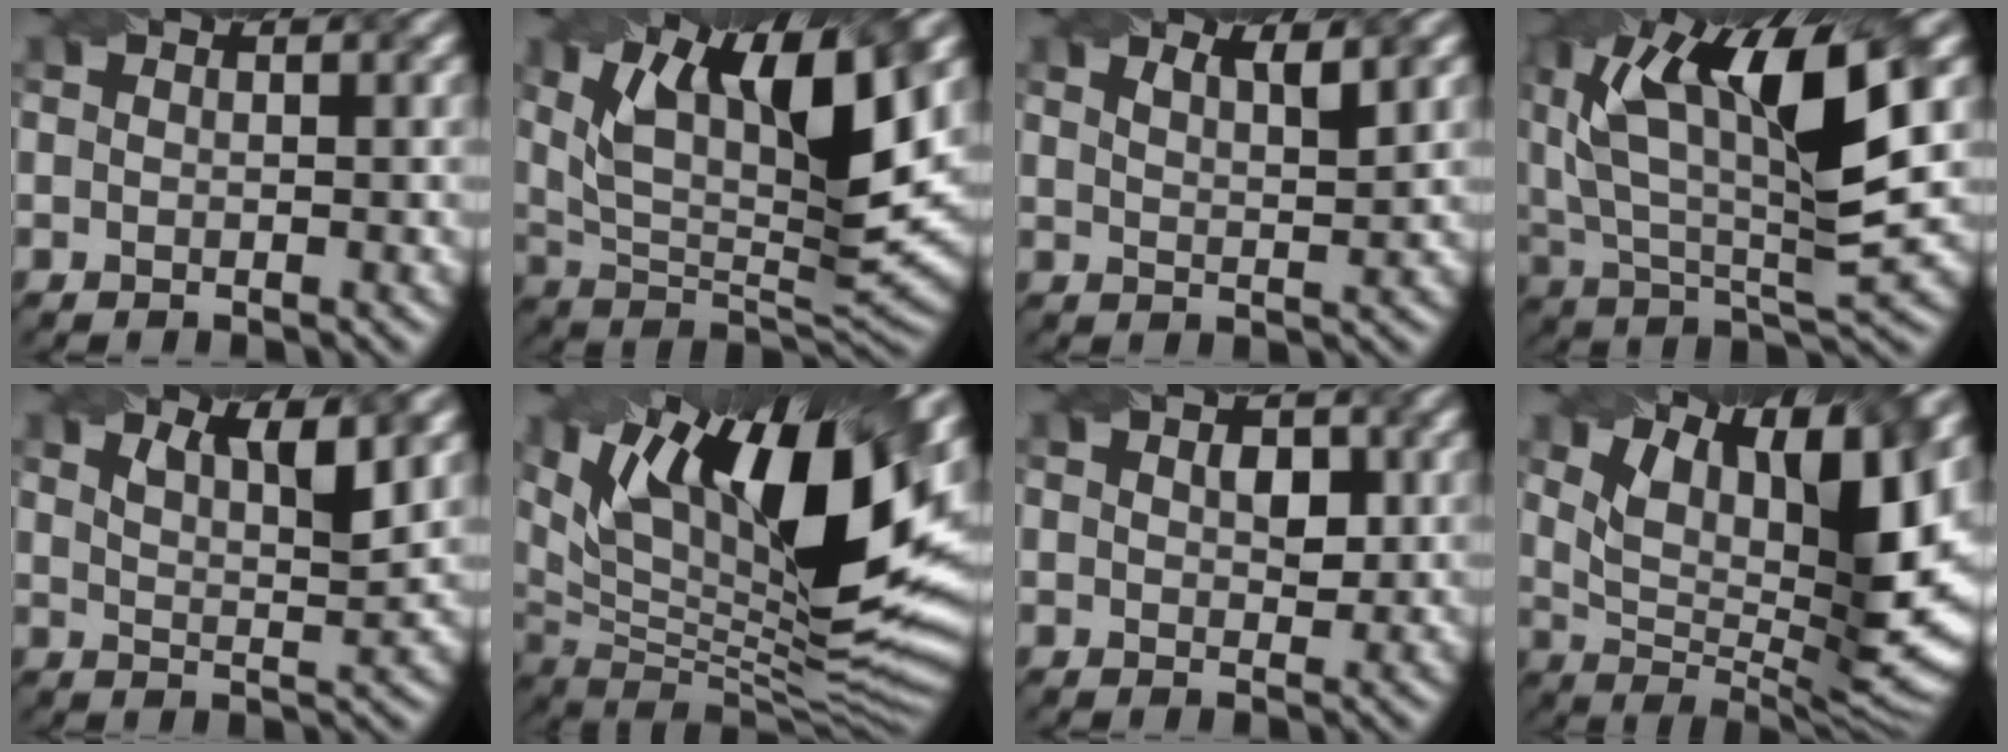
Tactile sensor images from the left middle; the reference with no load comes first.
{"total": 12.8, "force": [6.1, 3.9, 10.5], "torque": [-0.190, -0.003, 0.110]}
{"total": 2.9, "force": [1.9, 0.9, 2.0], "torque": [-0.017, 0.009, 0.020]}
{"total": 12.7, "force": [4.4, 4.5, 11.0], "torque": [-0.194, 0.008, 0.078]}
{"total": 4.4, "force": [2.7, 1.3, 3.3], "torque": [-0.040, 0.009, 0.034]}
{"total": 17.6, "force": [6.9, 6.8, 14.7], "torque": [-0.241, 0.020, 0.118]}
{"total": 2.5, "force": [0.7, 1.5, 1.8], "torque": [-0.024, -0.002, 0.015]}
{"total": 15.5, "force": [6.6, 6.0, 12.6], "torque": [-0.188, 0.014, 0.120]}